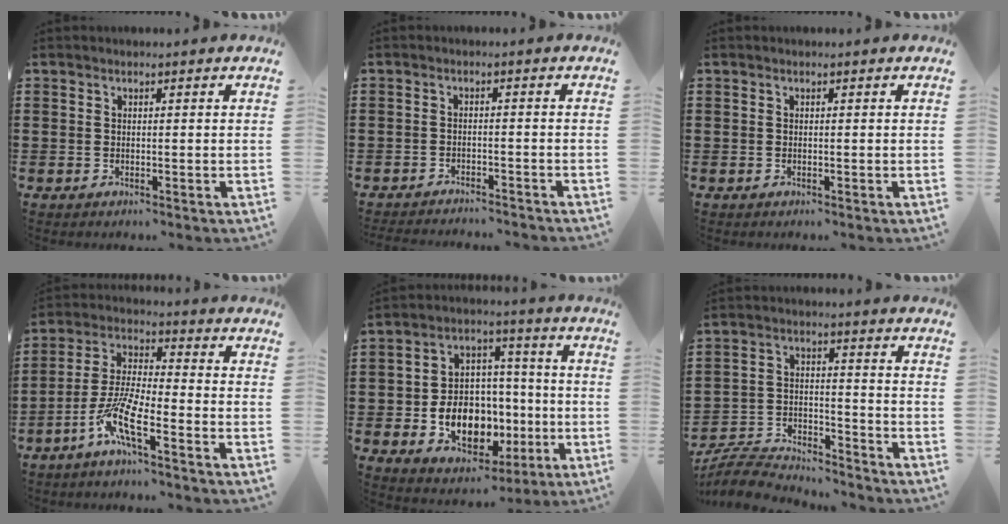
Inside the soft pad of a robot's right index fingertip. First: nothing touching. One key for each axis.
{"total": 2.2, "fx": -2.2, "fy": -0.2, "fz": -0.1, "tx": -0.001, "ty": 0.001, "tz": -0.047}
{"total": 0.0}
{"total": 8.6, "fx": -4.9, "fy": 1.6, "fz": 6.9, "tx": -0.161, "ty": -0.008, "tz": -0.097}
{"total": 10.7, "fx": -2.7, "fy": 8.1, "fz": 6.5, "tx": -0.125, "ty": 0.008, "tz": -0.045}
{"total": 6.4, "fx": -6.3, "fy": 0.9, "fz": 0.9, "tx": -0.030, "ty": 0.006, "tz": -0.128}